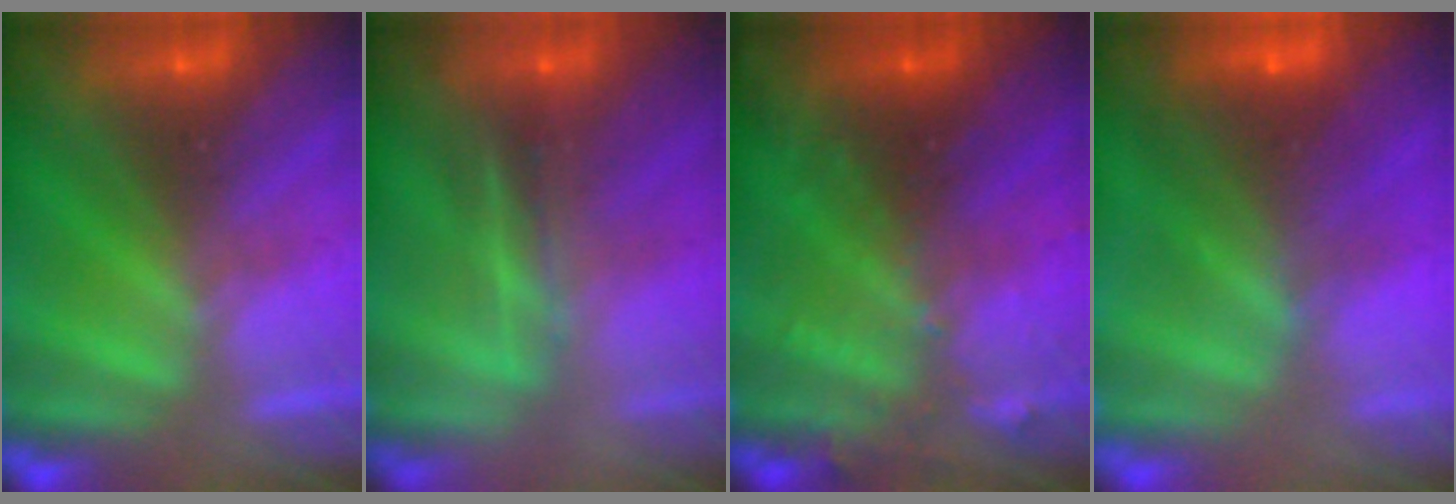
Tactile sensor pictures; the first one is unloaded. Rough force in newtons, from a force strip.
{"total": 2.6}
{"total": 2.9}
{"total": 5.8}